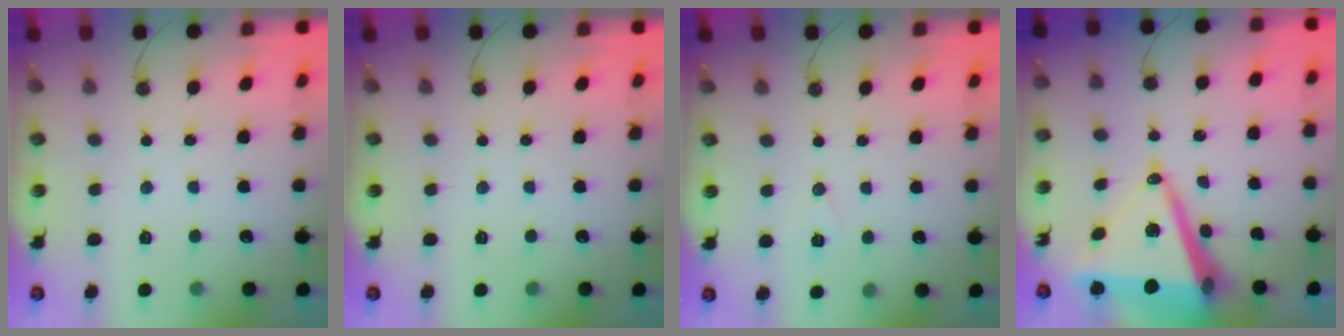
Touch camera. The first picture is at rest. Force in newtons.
{"total": 0.0}
{"total": 6.7, "press": 4.9, "slide": 4.4}
{"total": 16.1, "press": 15.7, "slide": 3.9}